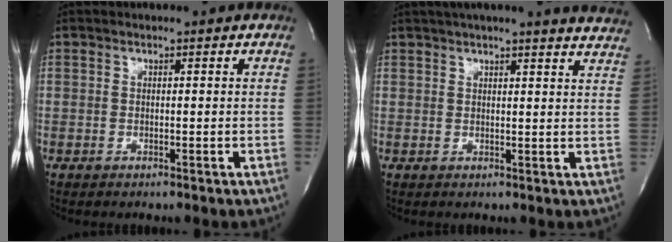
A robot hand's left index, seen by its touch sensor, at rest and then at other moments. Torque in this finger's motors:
{"motor_torque": [0.70, -0.65, 0.51, 0.12]}